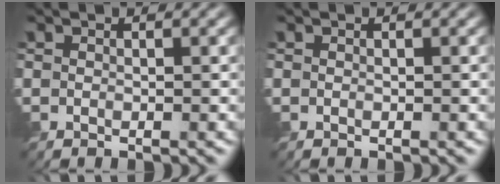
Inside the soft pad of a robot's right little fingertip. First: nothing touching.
{"total": 0.0}